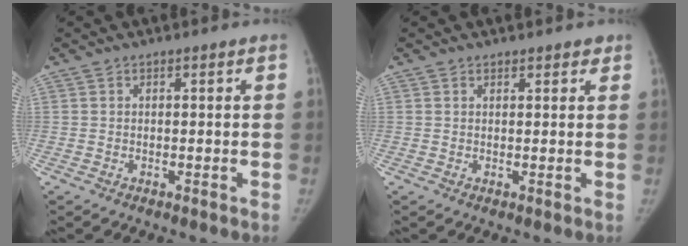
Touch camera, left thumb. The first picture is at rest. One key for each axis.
{"total": 1.4, "fx": 1.2, "fy": 0.7, "fz": 0.4, "tx": 0.008, "ty": -0.006, "tz": 0.012}